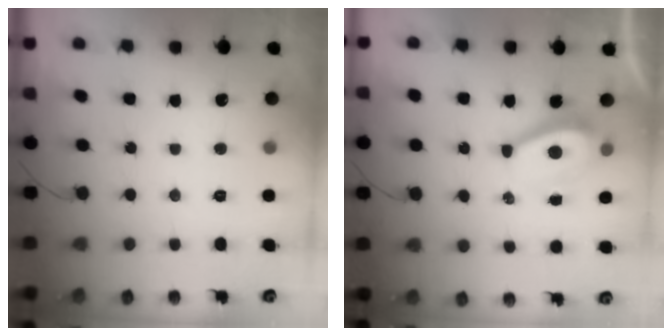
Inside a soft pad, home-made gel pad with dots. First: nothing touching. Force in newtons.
{"total": 6.8, "press": 6.7, "slide": 0.7}